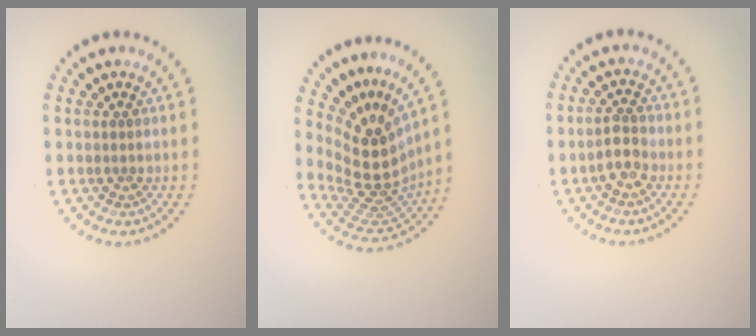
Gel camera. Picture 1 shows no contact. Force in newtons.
{"total": 5.2, "press": 3.7, "slide": 3.7}
{"total": 2.0, "press": 1.9, "slide": 0.6}